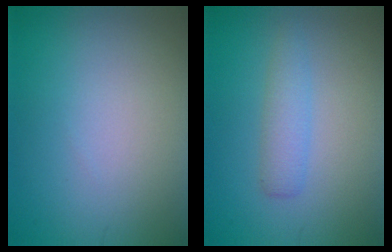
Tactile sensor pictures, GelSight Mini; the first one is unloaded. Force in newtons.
{"total": 2.1, "press": 2.1, "slide": 0.1}